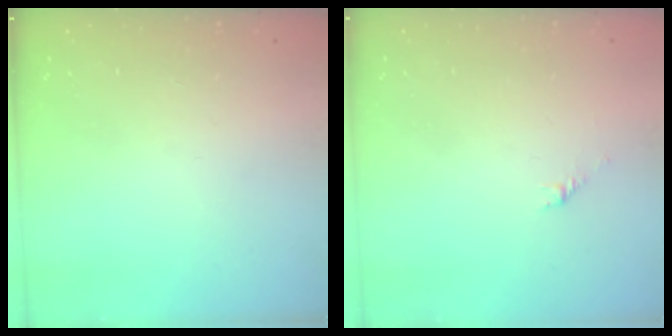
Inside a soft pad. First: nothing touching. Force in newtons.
{"total": 1.5, "press": 1.4, "slide": 0.5}